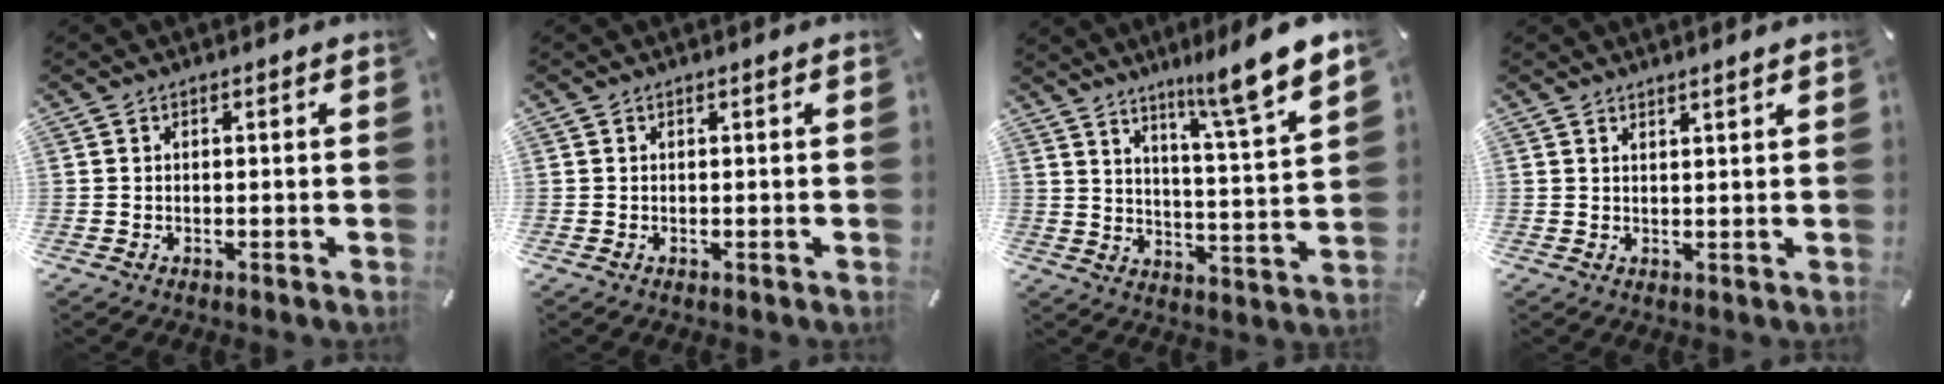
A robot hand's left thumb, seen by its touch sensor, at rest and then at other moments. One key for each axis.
{"total": 0.0}
{"total": 10.9, "fx": 9.1, "fy": -0.5, "fz": 6.0, "tx": -0.097, "ty": -0.078, "tz": 0.144}
{"total": 1.6, "fx": 1.5, "fy": -0.4, "fz": 0.4, "tx": -0.009, "ty": -0.008, "tz": 0.028}